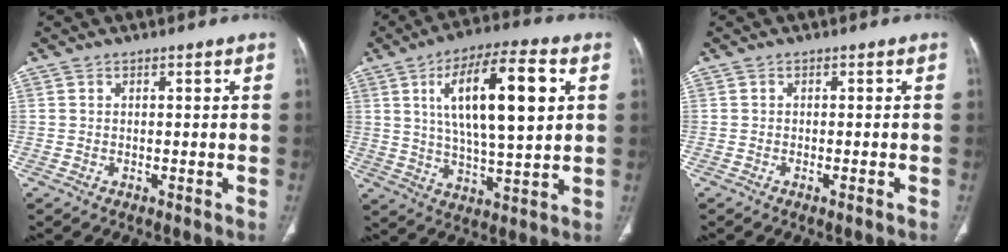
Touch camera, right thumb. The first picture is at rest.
{"total": 18.7, "force": [5.2, 6.1, 17.0], "torque": [-0.278, -0.002, 0.087]}
{"total": 1.0, "force": [-0.6, 0.0, 0.8], "torque": [-0.018, -0.002, -0.009]}